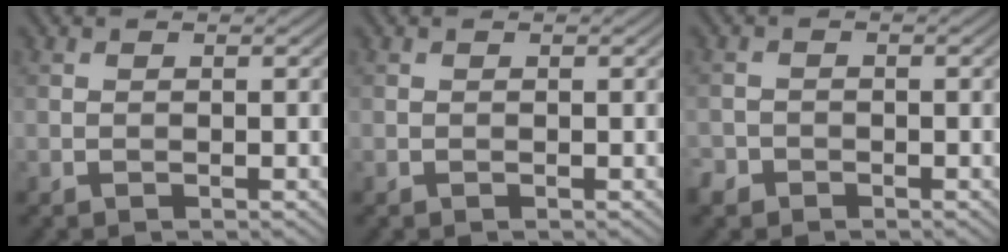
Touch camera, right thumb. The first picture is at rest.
{"total": 0.0}
{"total": 2.0, "force": [-1.5, 1.2, 0.4], "torque": [-0.009, -0.003, -0.039]}